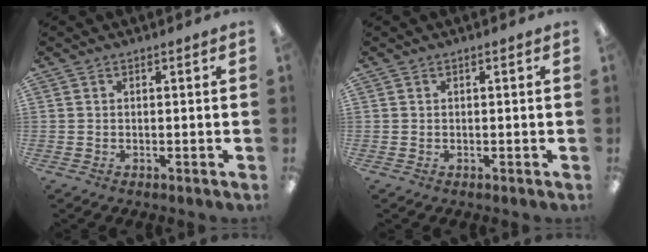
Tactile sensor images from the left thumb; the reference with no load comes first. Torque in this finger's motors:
{"motor_torque": [0.00, 0.00, -0.04, -0.03, 0.00]}